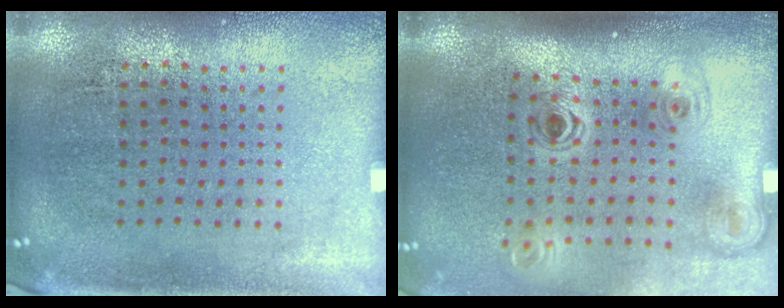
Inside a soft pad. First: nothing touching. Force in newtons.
{"total": 2.2, "press": 1.5, "slide": 1.6}